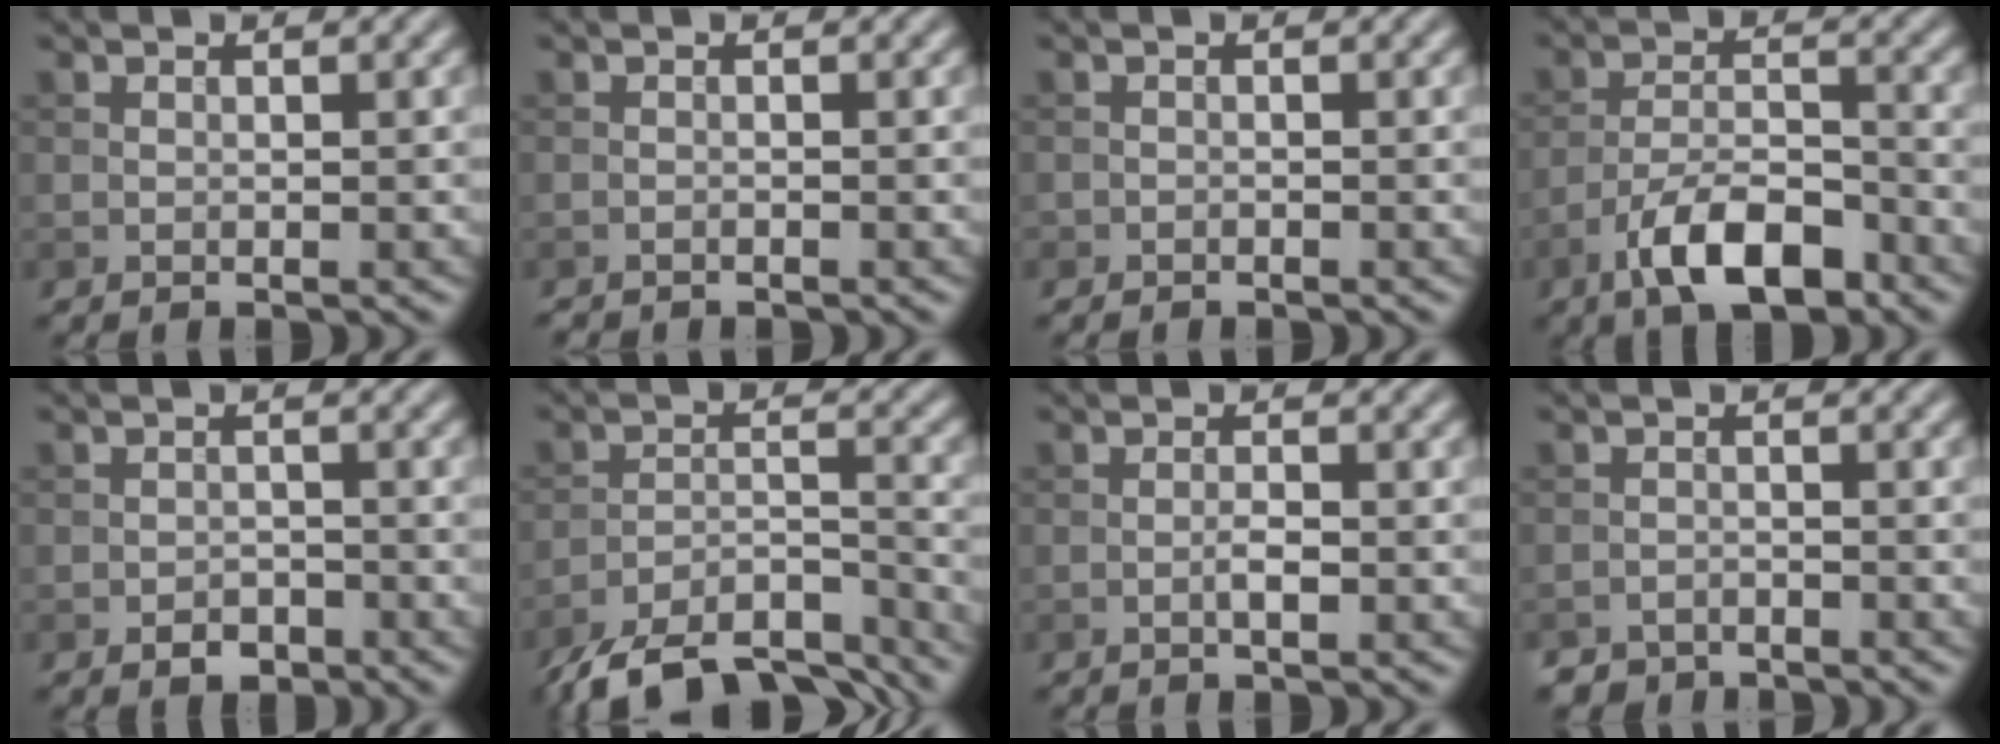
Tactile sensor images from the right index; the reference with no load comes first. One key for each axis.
{"total": 0.8, "fx": -0.8, "fy": 0.0, "fz": 0.0, "tx": 0.002, "ty": -0.003, "tz": -0.016}
{"total": 0.6, "fx": -0.5, "fy": 0.3, "fz": 0.0, "tx": 0.004, "ty": -0.002, "tz": -0.010}
{"total": 6.8, "fx": -4.3, "fy": 2.5, "fz": 4.6, "tx": -0.080, "ty": 0.005, "tz": -0.078}
{"total": 1.7, "fx": -1.1, "fy": 1.1, "fz": 0.8, "tx": -0.009, "ty": 0.002, "tz": -0.021}
{"total": 10.5, "fx": -9.2, "fy": 2.7, "fz": 4.4, "tx": -0.080, "ty": -0.007, "tz": -0.151}
{"total": 1.3, "fx": -0.4, "fy": 0.3, "fz": 1.2, "tx": -0.022, "ty": 0.001, "tz": -0.009}
{"total": 3.4, "fx": -3.1, "fy": 1.4, "fz": -0.1, "tx": 0.012, "ty": 0.000, "tz": -0.047}